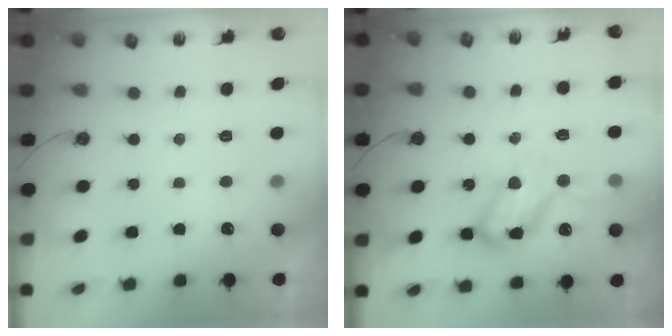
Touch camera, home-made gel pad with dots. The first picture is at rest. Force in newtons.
{"total": 14.8, "press": 14.7, "slide": 1.5}